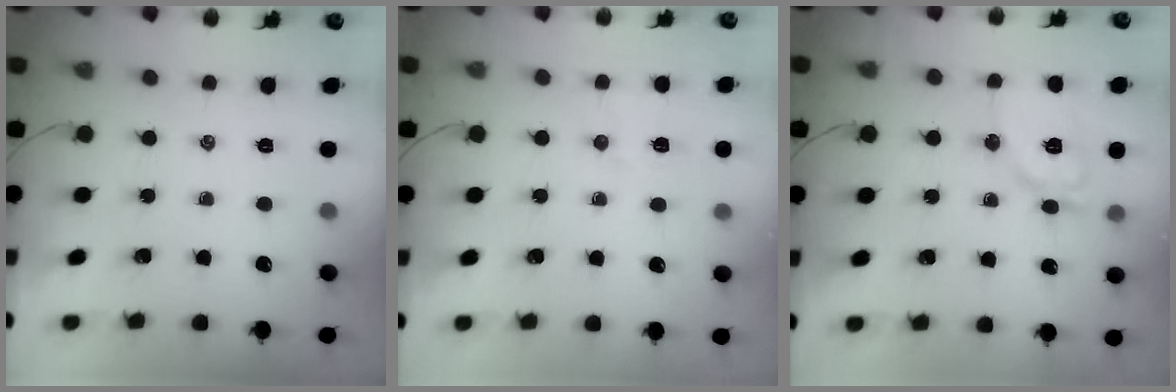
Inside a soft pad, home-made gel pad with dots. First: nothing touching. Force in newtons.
{"total": 5.4, "press": 5.3, "slide": 1.0}
{"total": 10.8, "press": 10.8, "slide": 0.8}